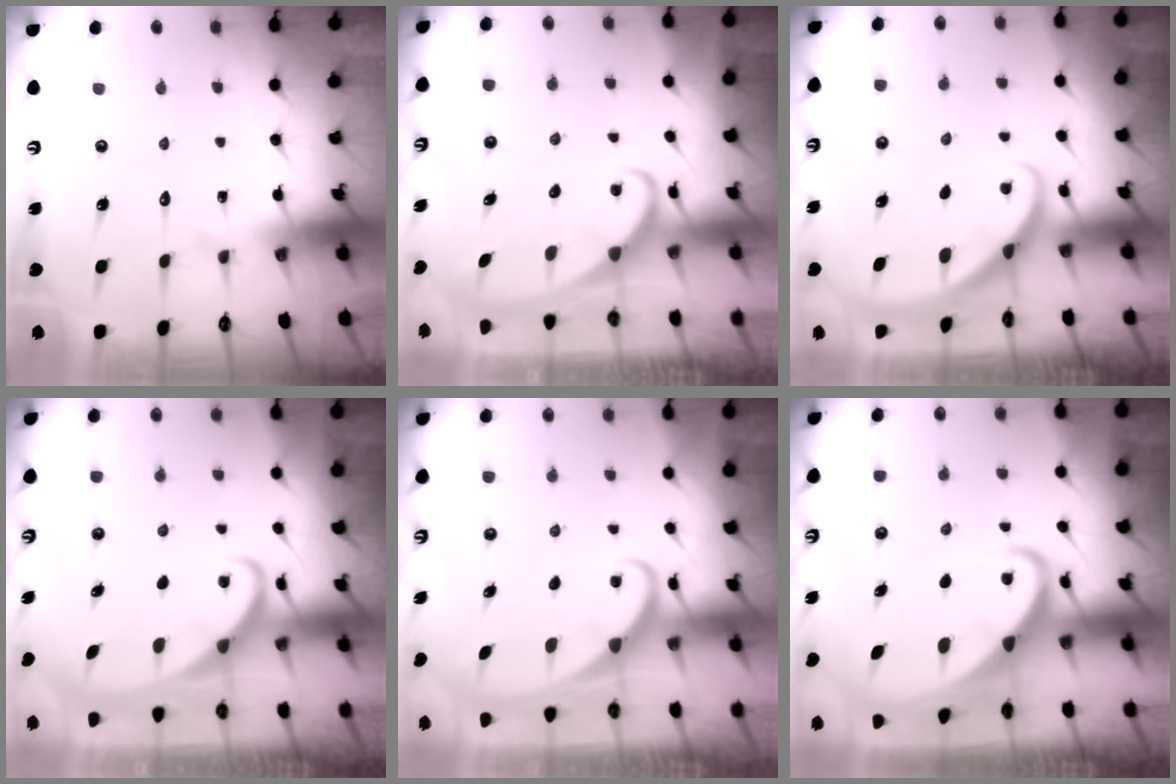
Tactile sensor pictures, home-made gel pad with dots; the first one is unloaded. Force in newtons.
{"total": 2.3, "press": 2.3, "slide": 0.3}
{"total": 2.0, "press": 2.0, "slide": 0.1}
{"total": 2.2, "press": 2.2, "slide": 0.3}
{"total": 2.2, "press": 2.2, "slide": 0.3}
{"total": 5.1, "press": 5.1, "slide": 0.5}